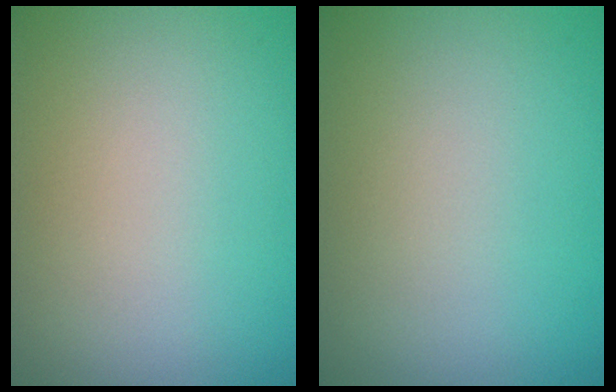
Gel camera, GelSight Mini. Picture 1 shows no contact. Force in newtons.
{"total": 0.0}